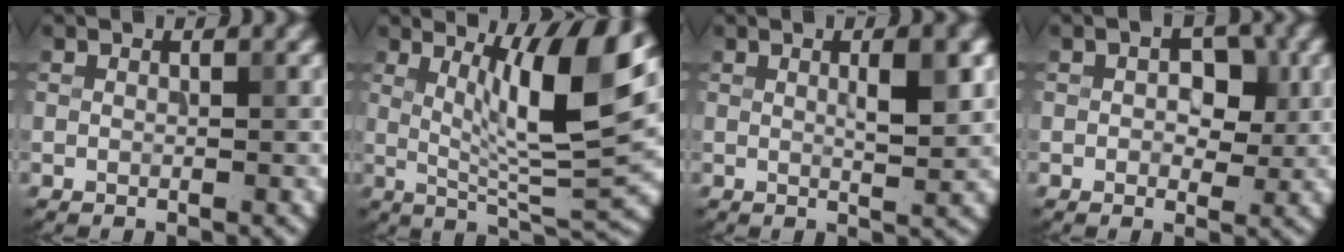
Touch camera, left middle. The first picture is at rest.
{"total": 9.4, "force": [3.0, 1.8, 8.7], "torque": [-0.132, -0.012, 0.055]}
{"total": 3.2, "force": [0.8, 0.7, 3.0], "torque": [-0.044, 0.002, 0.013]}
{"total": 3.5, "force": [0.5, 2.3, 2.6], "torque": [-0.031, 0.000, 0.003]}